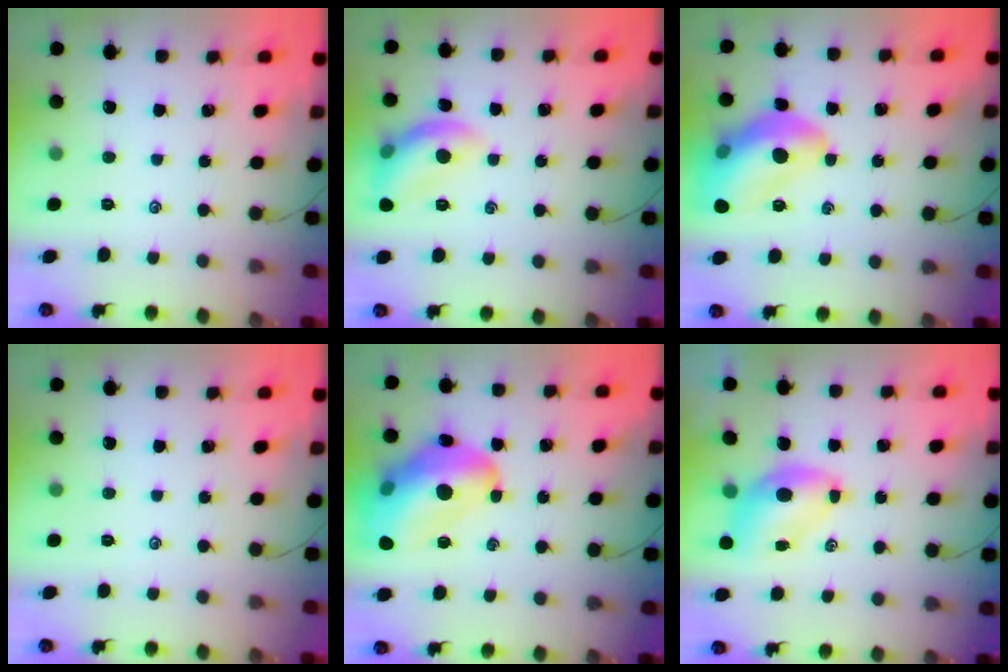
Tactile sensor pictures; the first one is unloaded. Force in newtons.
{"total": 11.2, "press": 11.1, "slide": 0.4}
{"total": 15.9, "press": 15.7, "slide": 2.2}
{"total": 0.0}
{"total": 21.5, "press": 21.0, "slide": 4.9}
{"total": 7.0, "press": 6.9, "slide": 1.2}